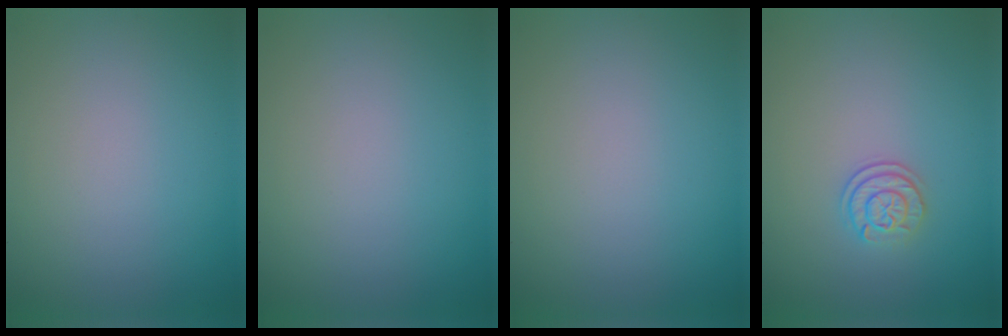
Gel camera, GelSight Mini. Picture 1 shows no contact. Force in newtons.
{"total": 0.0}
{"total": 0.0}
{"total": 2.0, "press": 1.8, "slide": 0.9}